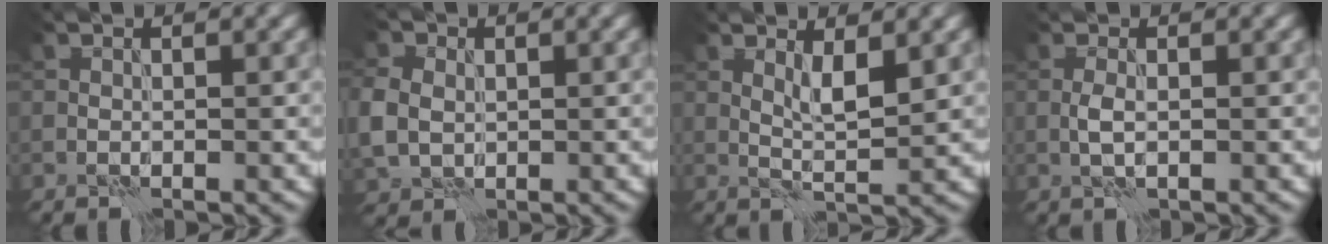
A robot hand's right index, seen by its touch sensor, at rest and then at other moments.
{"total": 4.5, "force": [0.3, 3.8, 2.5], "torque": [-0.073, 0.004, 0.009]}
{"total": 2.5, "force": [1.4, 0.3, 2.0], "torque": [-0.037, -0.004, 0.027]}
{"total": 1.3, "force": [-0.2, 0.4, 1.2], "torque": [-0.027, 0.002, -0.004]}